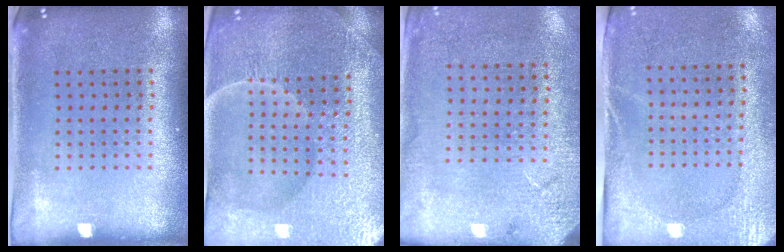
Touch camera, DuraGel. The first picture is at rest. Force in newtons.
{"total": 5.2, "press": 4.9, "slide": 1.7}
{"total": 2.6, "press": 2.3, "slide": 1.0}
{"total": 2.8, "press": 2.3, "slide": 1.6}